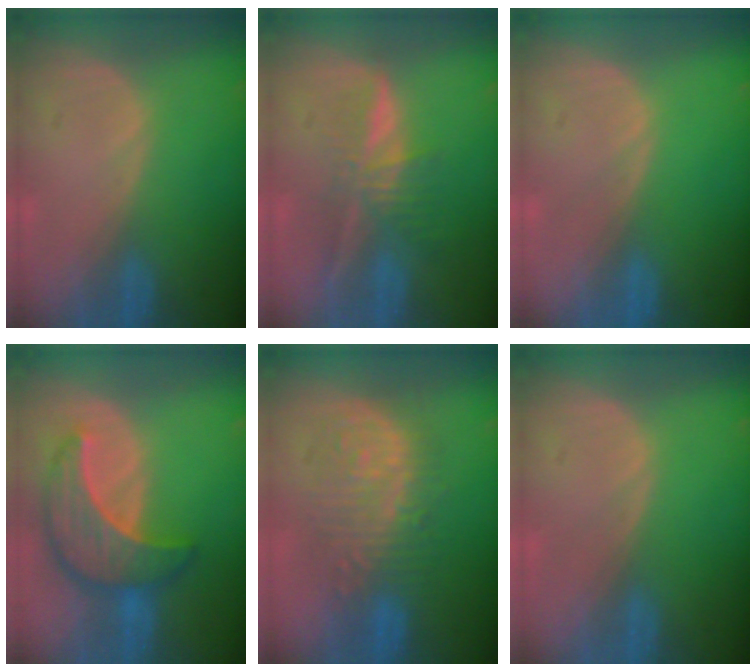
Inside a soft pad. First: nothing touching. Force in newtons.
{"total": 6.4, "press": 5.7, "slide": 3.1}
{"total": 0.0}
{"total": 9.1, "press": 9.1, "slide": 0.7}
{"total": 9.0, "press": 9.0, "slide": 0.6}
{"total": 0.0}